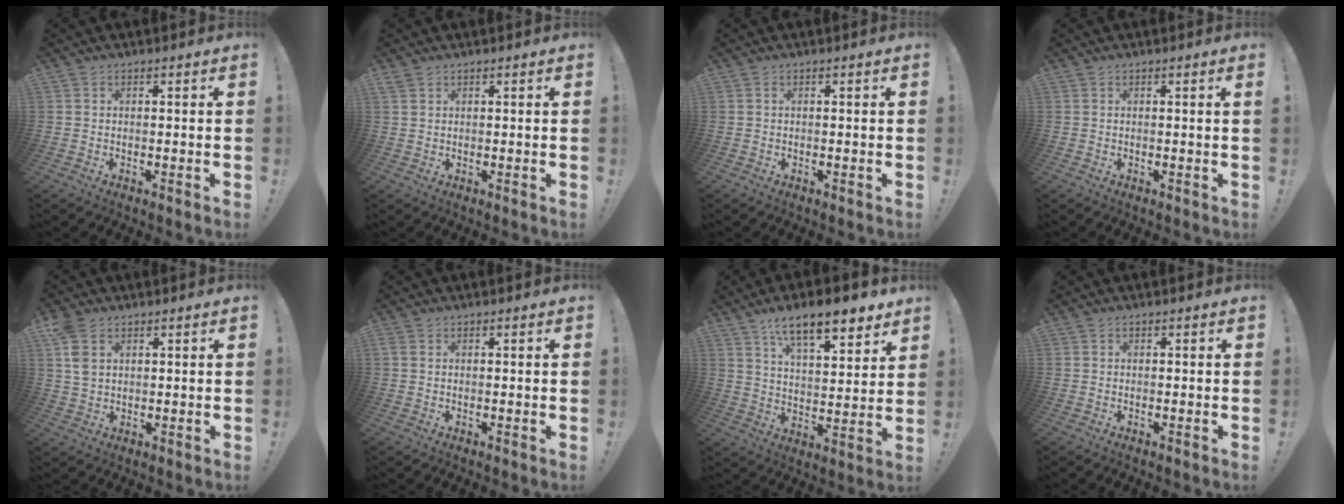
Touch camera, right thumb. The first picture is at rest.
{"total": 1.5, "force": [1.1, 0.9, 0.6], "torque": [-0.005, -0.003, 0.021]}
{"total": 0.0}
{"total": 0.8, "force": [0.3, -0.4, 0.6], "torque": [-0.004, -0.005, 0.003]}
{"total": 6.8, "force": [2.8, 4.7, 4.0], "torque": [-0.074, -0.002, 0.055]}
{"total": 1.0, "force": [0.4, 0.8, 0.5], "torque": [-0.014, 0.004, 0.010]}
{"total": 13.6, "force": [9.5, 4.3, 8.8], "torque": [-0.142, -0.056, 0.160]}
{"total": 0.0}